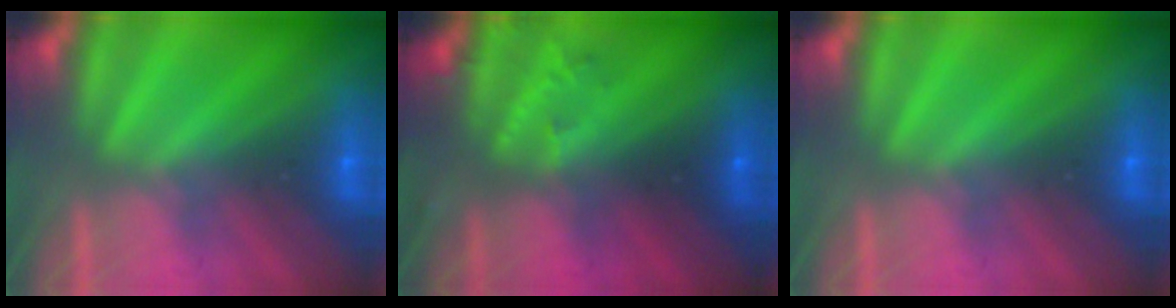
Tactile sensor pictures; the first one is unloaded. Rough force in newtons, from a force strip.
{"total": 2.8}
{"total": 0.0}